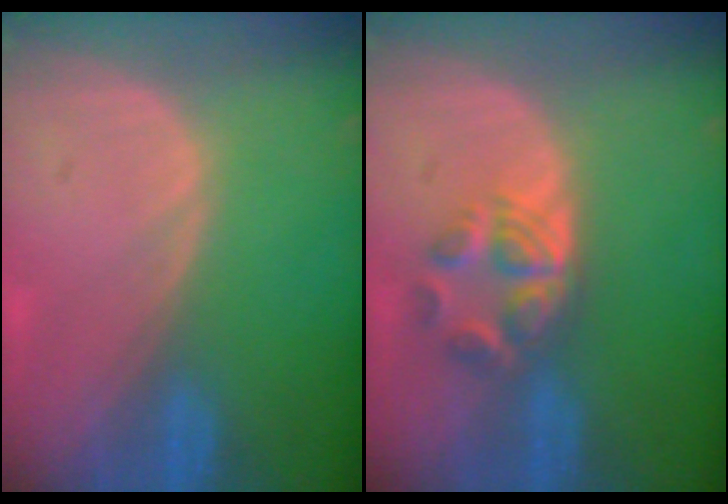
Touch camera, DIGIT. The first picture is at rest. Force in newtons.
{"total": 5.9, "press": 5.0, "slide": 3.1}